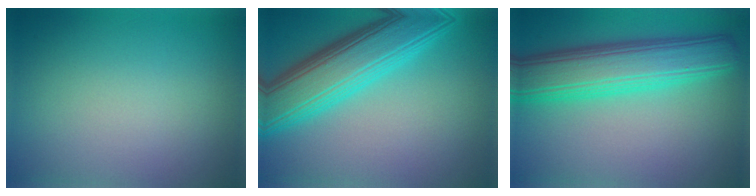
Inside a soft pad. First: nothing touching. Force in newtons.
{"total": 8.8, "press": 8.8, "slide": 0.2}
{"total": 8.4, "press": 8.4, "slide": 0.2}